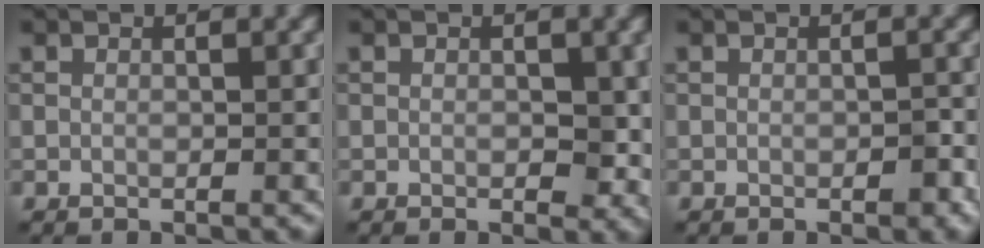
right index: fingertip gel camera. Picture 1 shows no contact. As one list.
[{"total": 2.3, "force": [0.0, 1.2, 2.0], "torque": [-0.022, -0.006, 0.000]}, {"total": 1.1, "force": [-0.4, 0.5, 0.9], "torque": [-0.013, 0.003, -0.005]}]